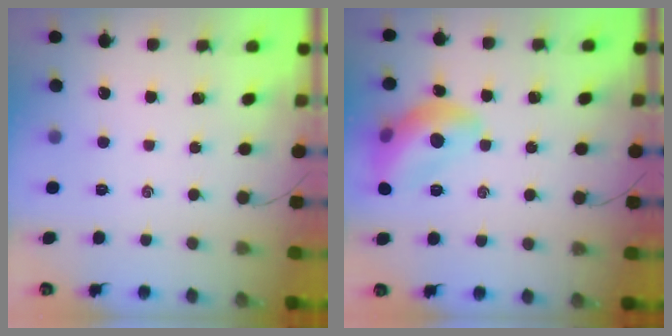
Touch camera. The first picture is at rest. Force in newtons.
{"total": 14.1, "press": 14.1, "slide": 1.3}